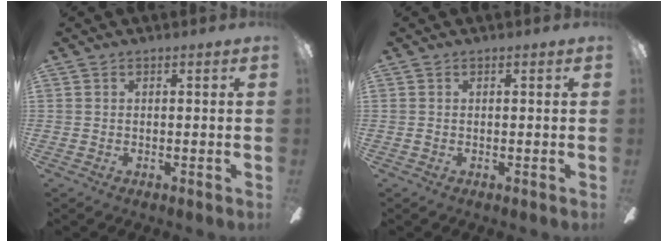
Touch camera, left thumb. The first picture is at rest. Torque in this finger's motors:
{"motor_torque": [0.09, 0.31, 0.27, 0.01, 0.00]}